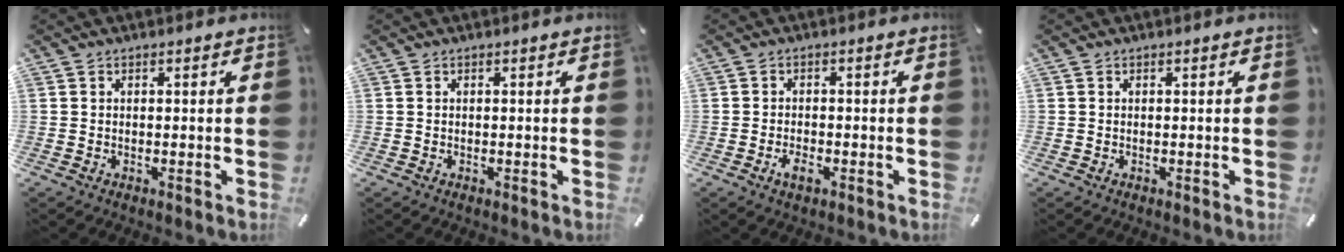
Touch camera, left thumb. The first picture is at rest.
{"total": 0.0}
{"total": 2.7, "force": [-1.4, 1.5, 1.8], "torque": [-0.038, 0.002, -0.027]}
{"total": 0.0}